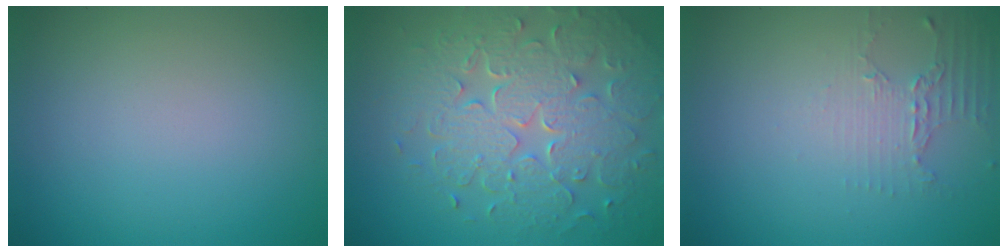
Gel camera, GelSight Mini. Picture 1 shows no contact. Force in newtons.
{"total": 8.3, "press": 6.0, "slide": 5.7}
{"total": 2.2, "press": 1.6, "slide": 1.5}